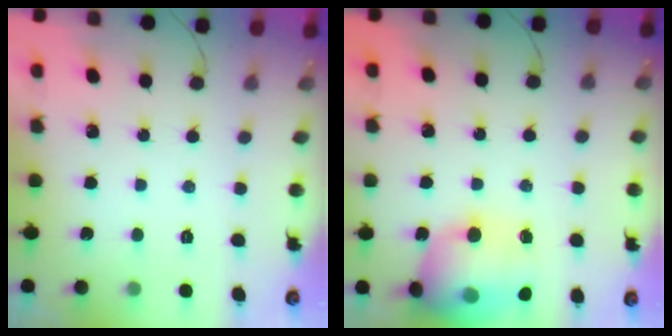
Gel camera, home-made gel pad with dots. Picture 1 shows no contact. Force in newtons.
{"total": 18.3, "press": 18.0, "slide": 3.4}